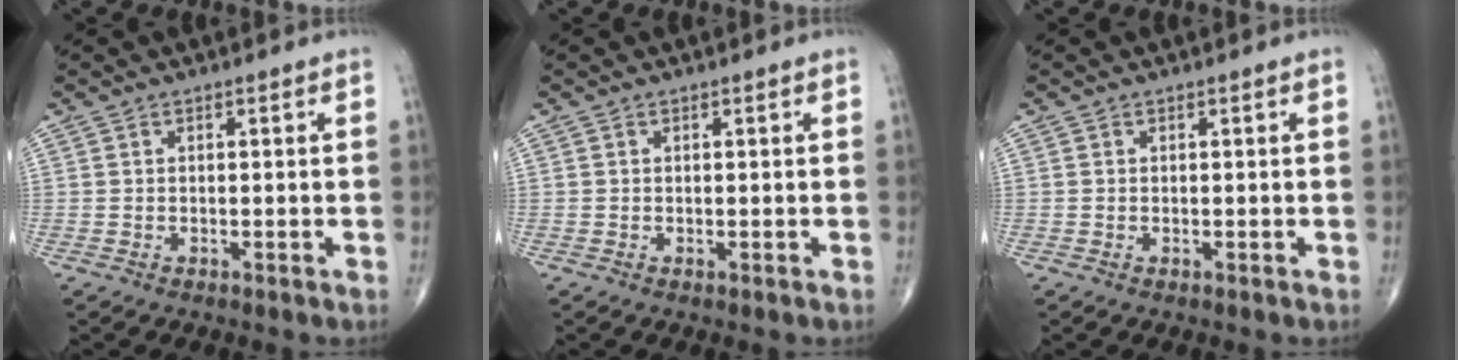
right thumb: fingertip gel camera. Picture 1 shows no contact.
{"total": 0.0}
{"total": 0.0}